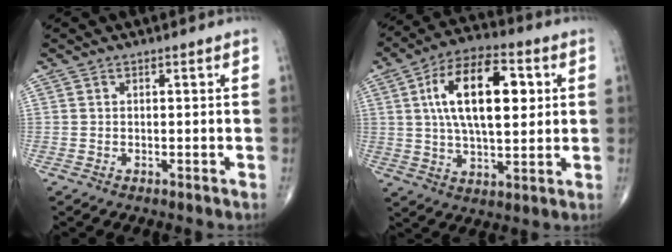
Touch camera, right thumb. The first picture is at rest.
{"total": 17.6, "force": [3.9, 8.3, 15.0], "torque": [-0.241, 0.007, 0.063]}